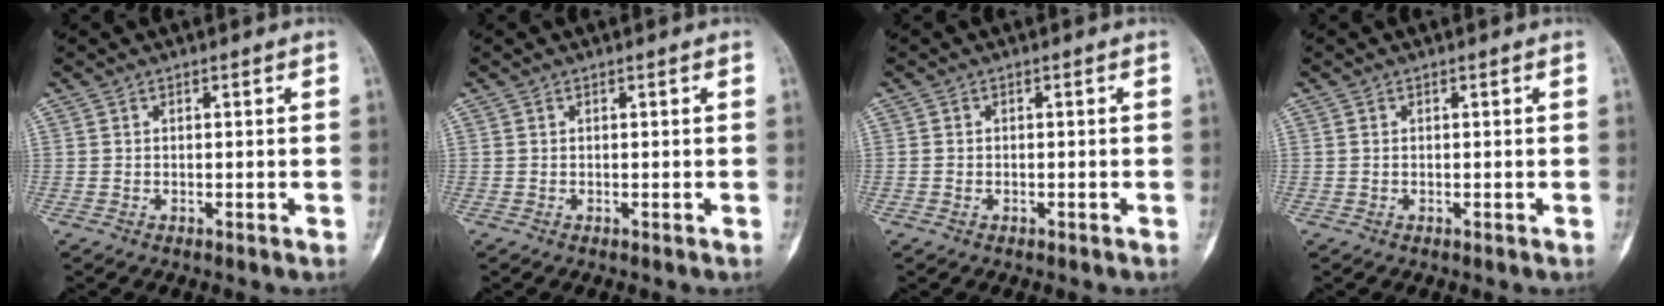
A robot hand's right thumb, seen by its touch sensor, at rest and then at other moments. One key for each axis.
{"total": 0.0}
{"total": 0.7, "fx": -0.4, "fy": 0.5, "fz": 0.2, "tx": -0.005, "ty": 0.005, "tz": -0.005}
{"total": 0.0}